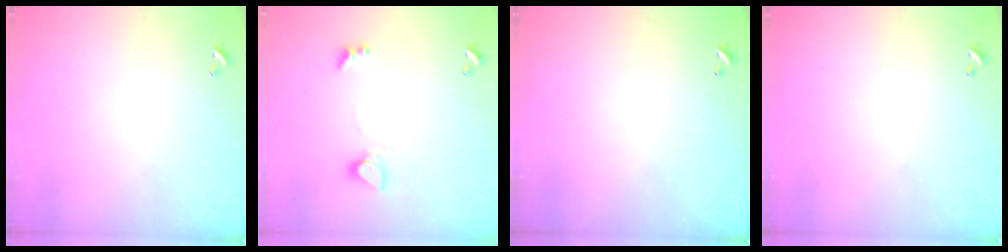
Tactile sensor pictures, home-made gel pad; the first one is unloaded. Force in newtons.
{"total": 1.0, "press": 0.9, "slide": 0.4}
{"total": 2.8, "press": 2.8, "slide": 0.1}
{"total": 0.0}